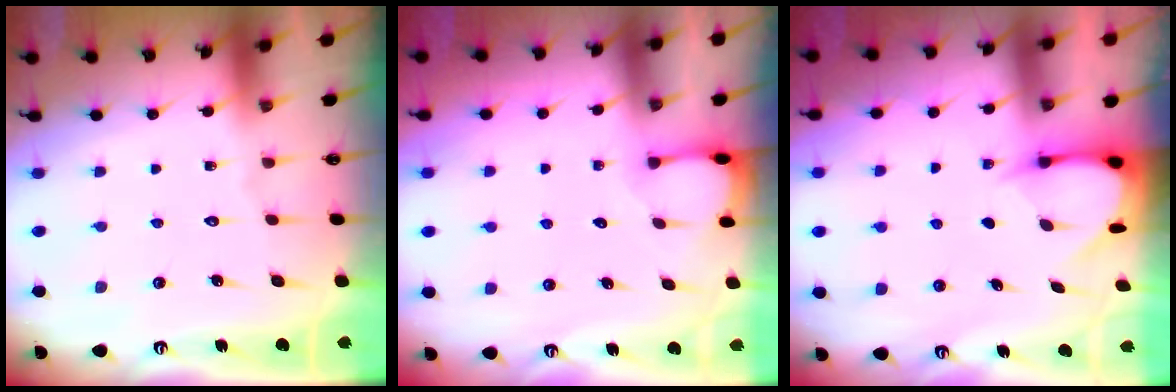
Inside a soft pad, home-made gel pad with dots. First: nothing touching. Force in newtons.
{"total": 2.0, "press": 2.0, "slide": 0.3}
{"total": 3.7, "press": 3.6, "slide": 0.4}